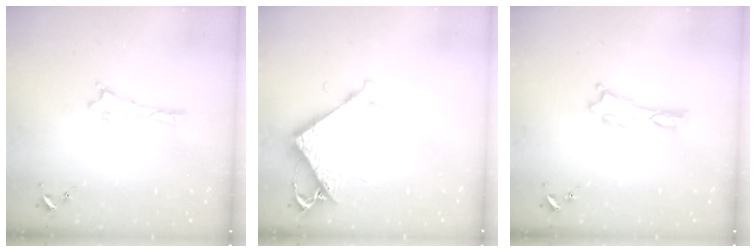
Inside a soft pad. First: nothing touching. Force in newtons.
{"total": 6.0, "press": 6.0, "slide": 0.4}
{"total": 0.0}